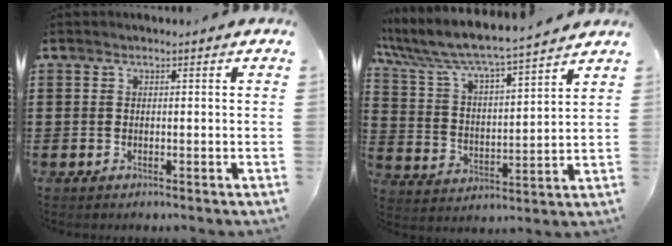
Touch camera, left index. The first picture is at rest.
{"total": 6.6, "force": [6.1, 0.3, 2.5], "torque": [-0.078, -0.042, 0.098]}